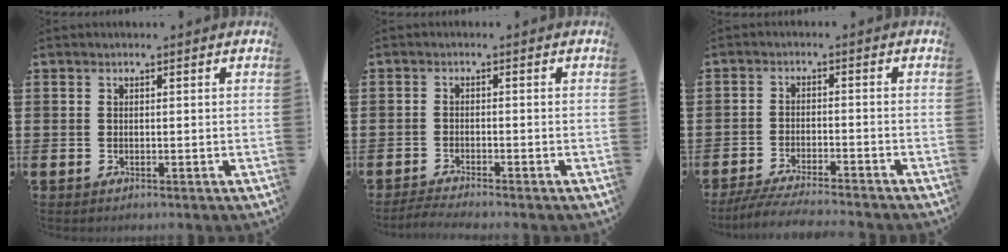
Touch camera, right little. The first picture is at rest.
{"total": 1.5, "force": [-1.4, -0.1, 0.5], "torque": [-0.009, 0.003, -0.028]}
{"total": 3.9, "force": [-3.6, -0.2, 1.5], "torque": [-0.029, -0.008, -0.070]}